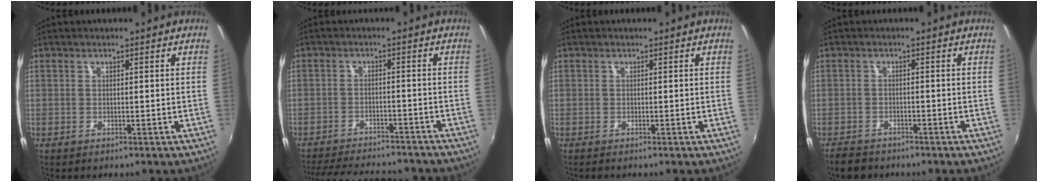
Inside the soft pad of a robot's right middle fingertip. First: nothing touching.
{"total": 17.2, "force": [-15.1, 4.6, 6.9], "torque": [-0.146, -0.009, -0.209]}
{"total": 0.0}
{"total": 4.5, "force": [-3.8, 2.0, 1.3], "torque": [-0.045, -0.006, -0.066]}